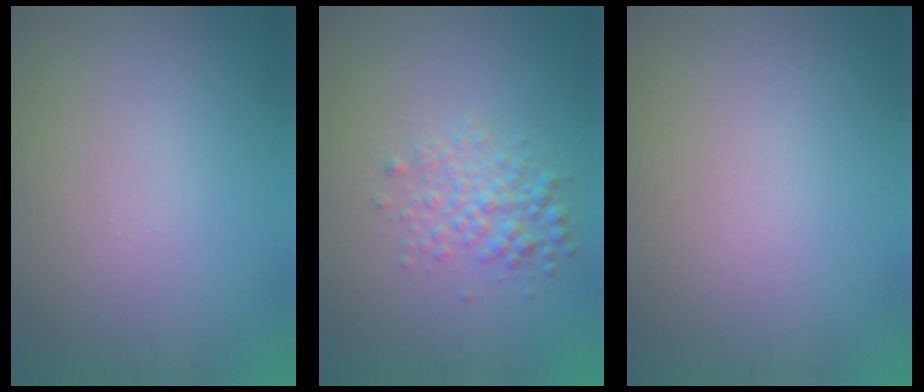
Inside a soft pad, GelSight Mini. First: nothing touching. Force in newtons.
{"total": 2.5, "press": 2.5, "slide": 0.0}
{"total": 0.0}